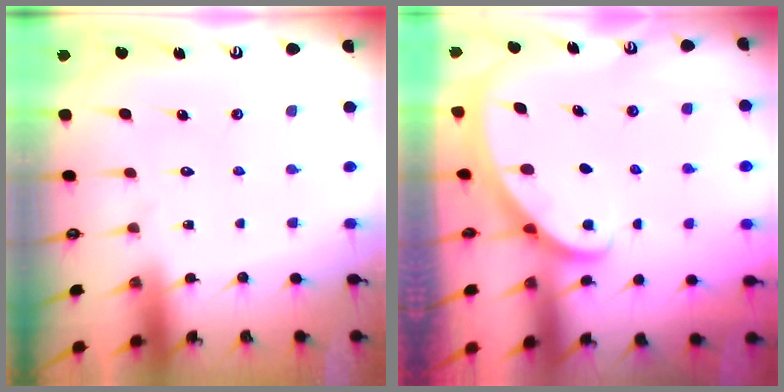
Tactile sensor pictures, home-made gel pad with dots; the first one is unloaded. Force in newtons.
{"total": 2.0, "press": 2.0, "slide": 0.0}